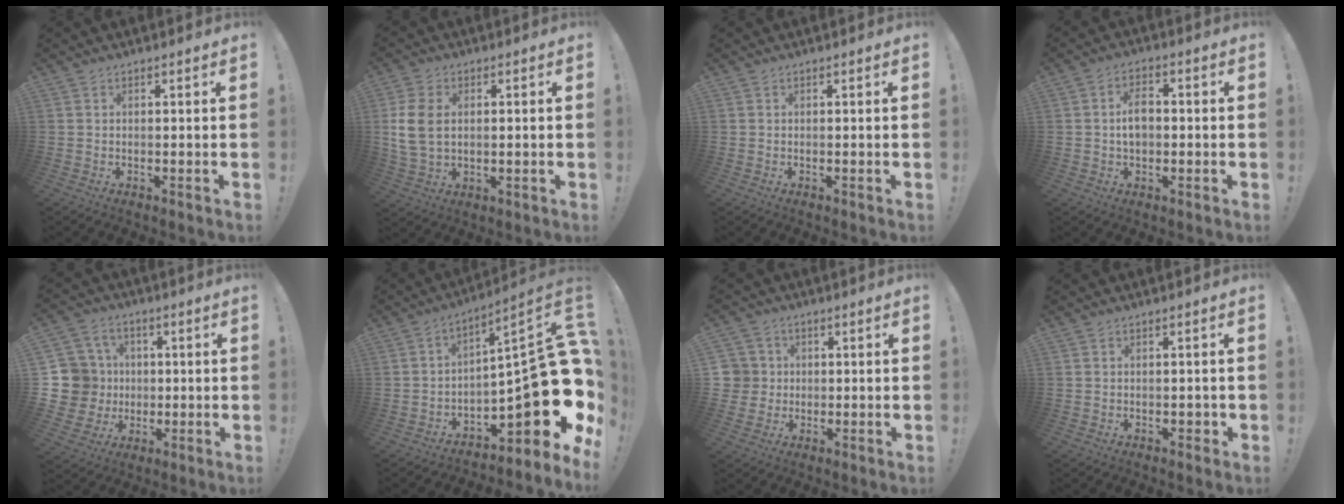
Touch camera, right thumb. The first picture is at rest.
{"total": 9.2, "force": [1.3, 6.4, 6.5], "torque": [-0.140, 0.002, 0.026]}
{"total": 0.0}
{"total": 6.2, "force": [-0.2, 4.0, 4.7], "torque": [-0.065, 0.010, -0.006]}
{"total": 11.6, "force": [0.6, 11.0, 3.6], "torque": [-0.069, 0.006, 0.026]}
{"total": 21.7, "force": [-4.2, 7.3, 20.0], "torque": [-0.260, -0.004, -0.059]}
{"total": 5.8, "force": [0.7, 5.6, 1.0], "torque": [-0.026, -0.002, 0.017]}
{"total": 1.4, "force": [-0.4, 1.1, 0.8], "torque": [-0.008, 0.003, -0.008]}